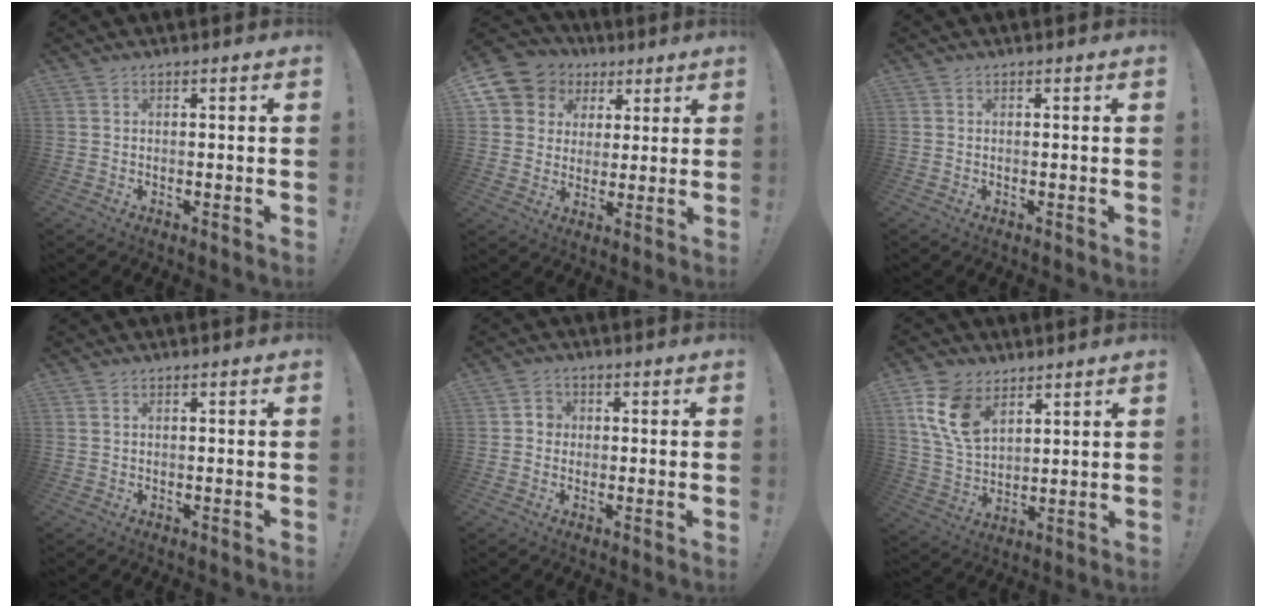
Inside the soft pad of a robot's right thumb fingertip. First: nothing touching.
{"total": 9.8, "force": [4.1, 8.4, 2.7], "torque": [-0.037, -0.027, 0.084]}
{"total": 0.0}
{"total": 0.5, "force": [0.3, 0.2, 0.4], "torque": [-0.014, 0.003, 0.006]}
{"total": 3.3, "force": [-0.3, 3.0, 1.3], "torque": [-0.020, 0.009, -0.005]}
{"total": 13.3, "force": [6.9, 8.2, 7.8], "torque": [-0.163, -0.022, 0.134]}